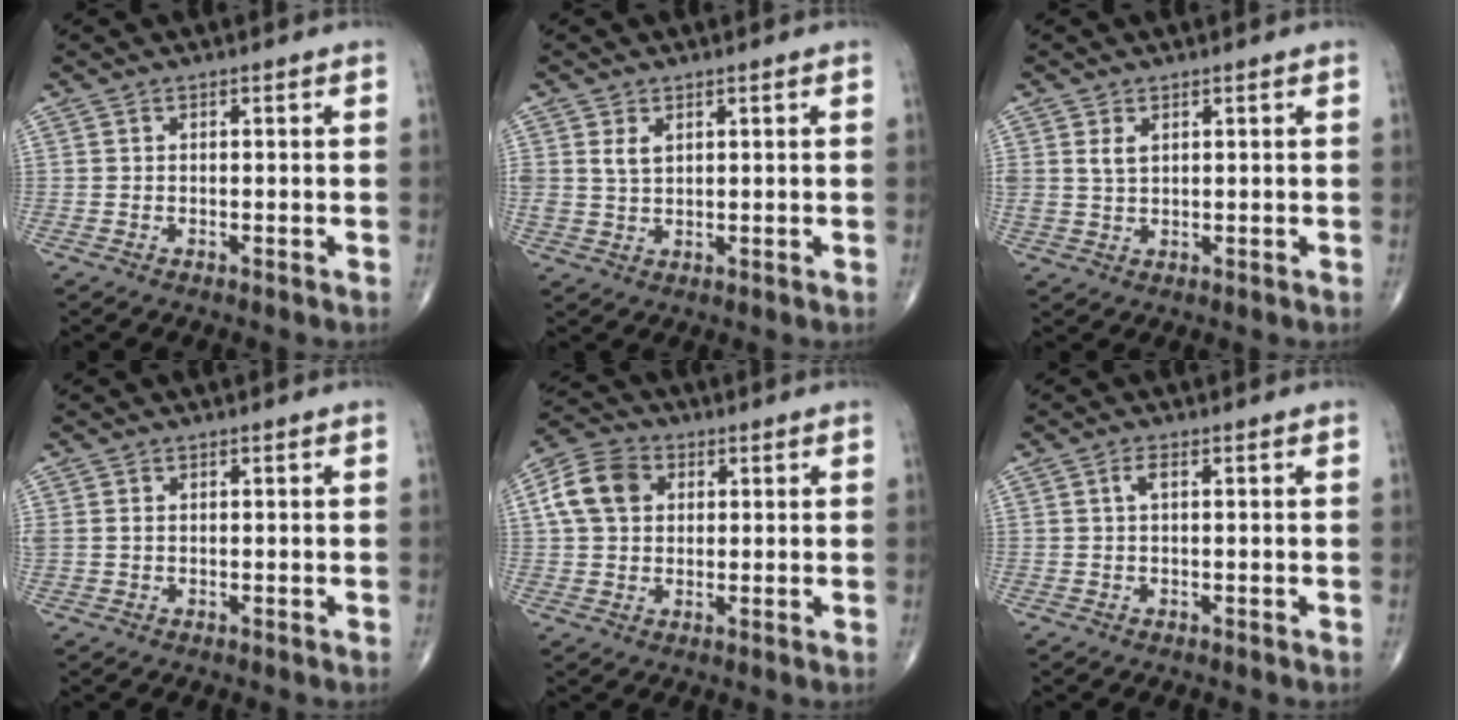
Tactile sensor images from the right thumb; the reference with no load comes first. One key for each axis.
{"total": 2.9, "fx": 1.2, "fy": 1.9, "fz": 1.9, "tx": -0.031, "ty": -0.006, "tz": 0.030}
{"total": 2.6, "fx": 1.1, "fy": 1.6, "fz": 1.7, "tx": -0.032, "ty": -0.002, "tz": 0.028}
{"total": 1.3, "fx": 0.2, "fy": 1.0, "fz": 0.8, "tx": -0.027, "ty": 0.009, "tz": 0.011}
{"total": 9.2, "fx": 2.3, "fy": 7.0, "fz": 5.5, "tx": -0.096, "ty": 0.012, "tz": 0.034}
{"total": 1.5, "fx": 0.3, "fy": 0.5, "fz": 1.4, "tx": -0.033, "ty": 0.003, "tz": 0.006}